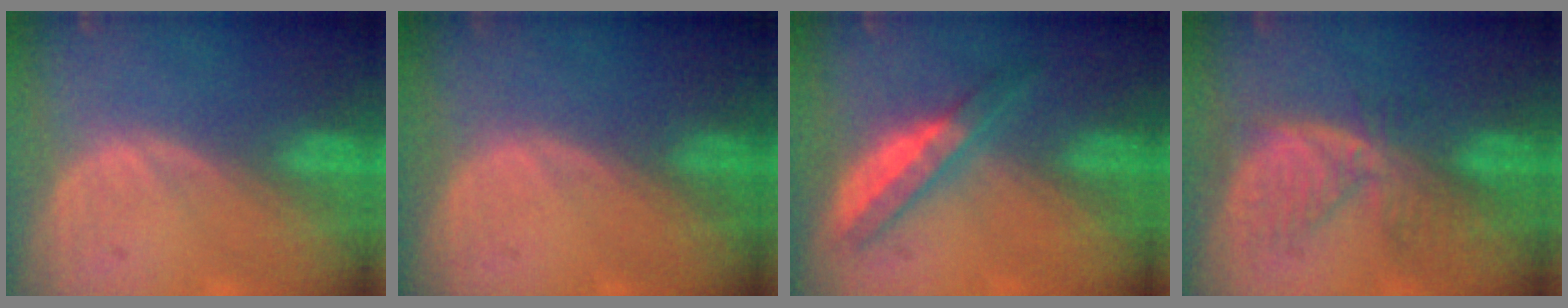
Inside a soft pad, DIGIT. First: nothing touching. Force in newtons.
{"total": 0.0}
{"total": 4.9, "press": 4.8, "slide": 0.7}
{"total": 6.4, "press": 6.2, "slide": 1.7}